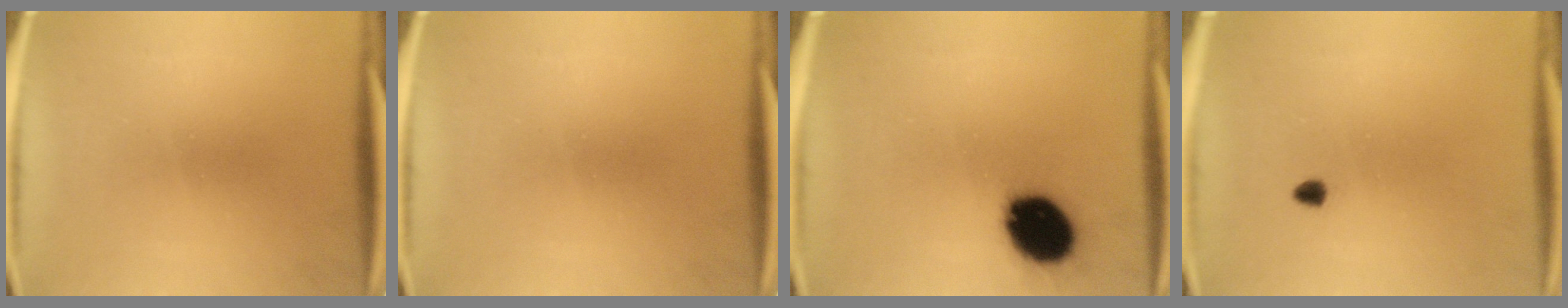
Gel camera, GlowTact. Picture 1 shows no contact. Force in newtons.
{"total": 0.0}
{"total": 14.8}
{"total": 0.9}